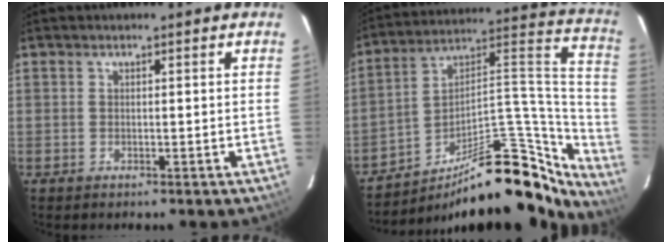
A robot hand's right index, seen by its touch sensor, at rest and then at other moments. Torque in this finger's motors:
{"motor_torque": [0.30, -0.97, 0.51, 0.11]}